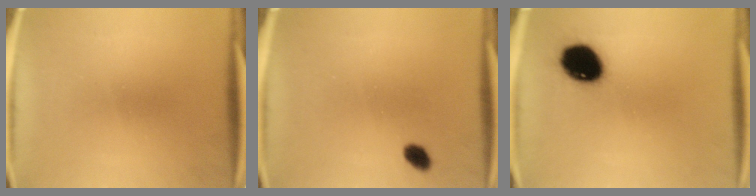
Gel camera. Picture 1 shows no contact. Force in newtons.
{"total": 2.4}
{"total": 12.9}